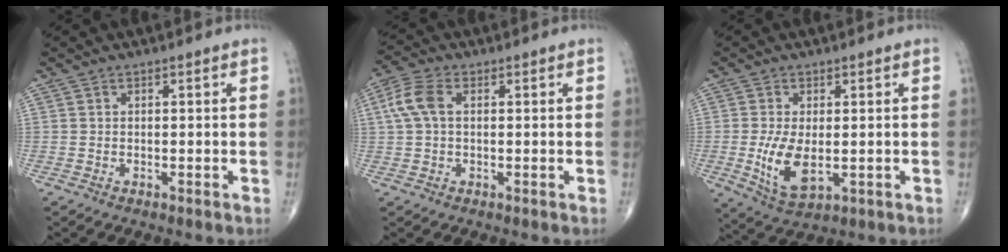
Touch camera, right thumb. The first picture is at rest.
{"total": 5.8, "force": [1.0, 3.5, 4.6], "torque": [-0.115, 0.017, 0.018]}
{"total": 8.3, "force": [-1.0, 4.1, 7.1], "torque": [-0.136, -0.018, -0.007]}